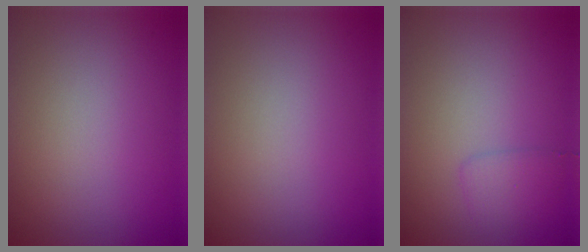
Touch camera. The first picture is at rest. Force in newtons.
{"total": 0.0}
{"total": 1.7, "press": 1.7, "slide": 0.2}